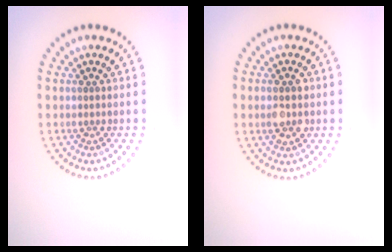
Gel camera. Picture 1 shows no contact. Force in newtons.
{"total": 2.8, "press": 2.8, "slide": 0.2}